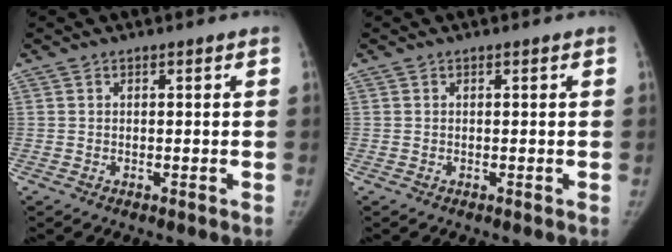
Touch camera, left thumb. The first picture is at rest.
{"total": 0.0}